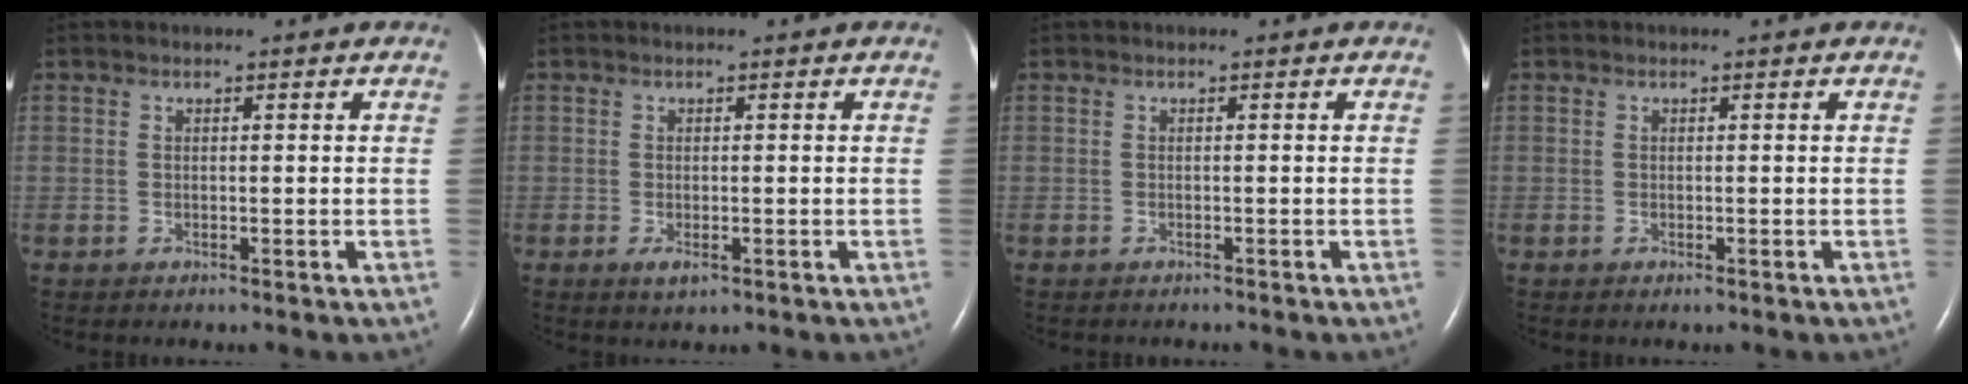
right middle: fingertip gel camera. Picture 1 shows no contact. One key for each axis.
{"total": 1.6, "fx": -0.6, "fy": 0.6, "fz": 1.3, "tx": -0.024, "ty": -0.003, "tz": -0.007}
{"total": 1.2, "fx": -1.1, "fy": 0.4, "fz": 0.4, "tx": -0.013, "ty": -0.002, "tz": -0.013}
{"total": 0.0}